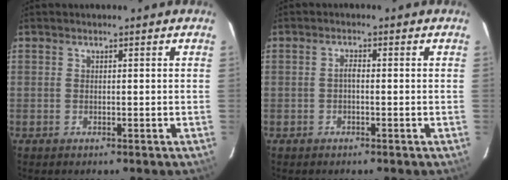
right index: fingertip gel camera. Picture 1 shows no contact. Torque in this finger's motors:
{"motor_torque": [0.24, -0.05, 0.13, 0.04]}